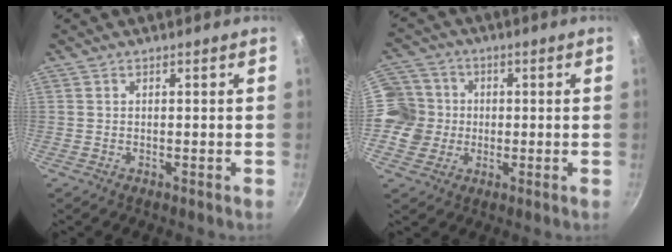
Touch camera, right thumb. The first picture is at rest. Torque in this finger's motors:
{"motor_torque": [0.03, 0.04, 0.18, 0.17, 0.18]}